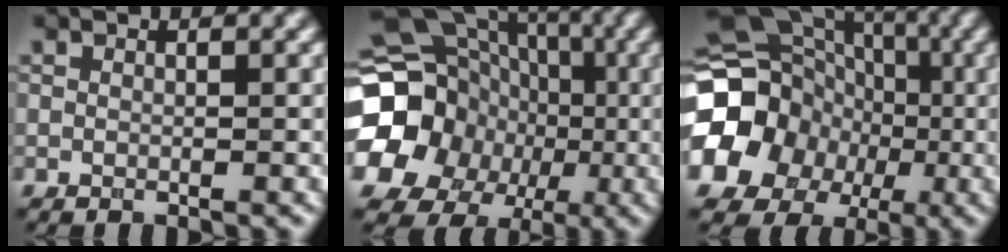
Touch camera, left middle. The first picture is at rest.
{"total": 23.4, "force": [-3.6, 21.4, 8.6], "torque": [-0.164, -0.001, -0.104]}
{"total": 20.7, "force": [-5.1, 18.8, 6.9], "torque": [-0.167, -0.018, -0.120]}